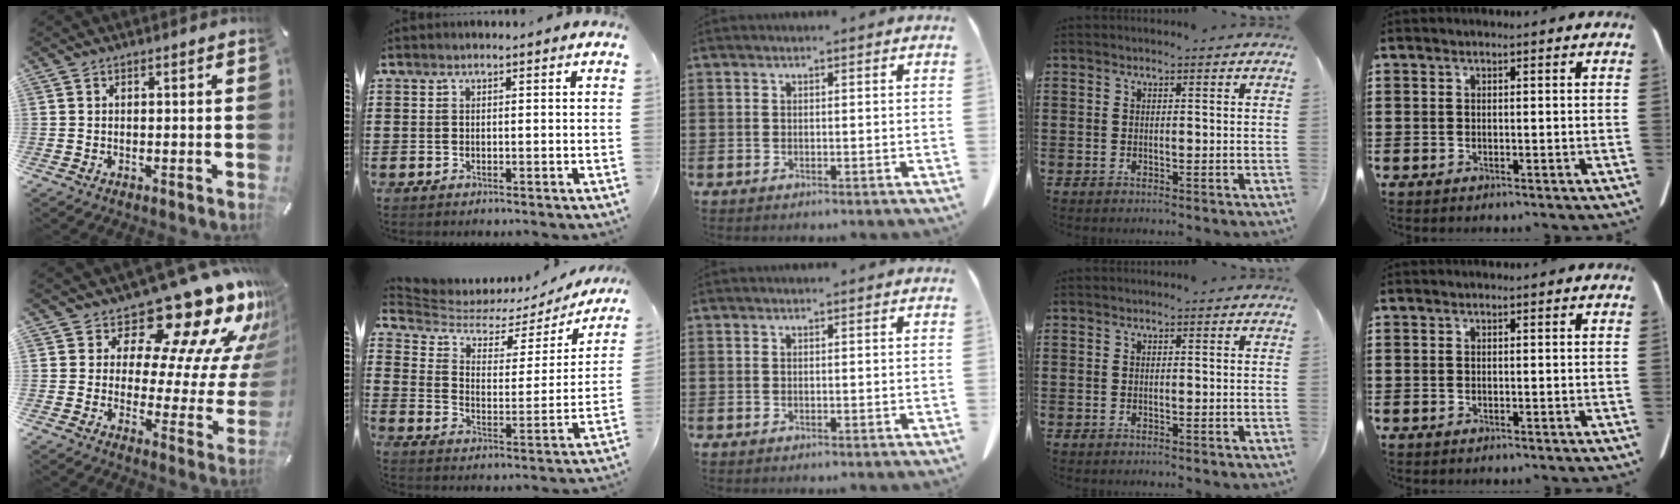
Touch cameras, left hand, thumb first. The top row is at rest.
{"thumb": {"total": 18.7, "force": [14.7, 7.0, 9.2], "torque": [-0.106, -0.138, 0.233]}, "index": {"total": 4.8, "force": [4.1, 2.0, 1.7], "torque": [-0.060, -0.026, 0.064]}}